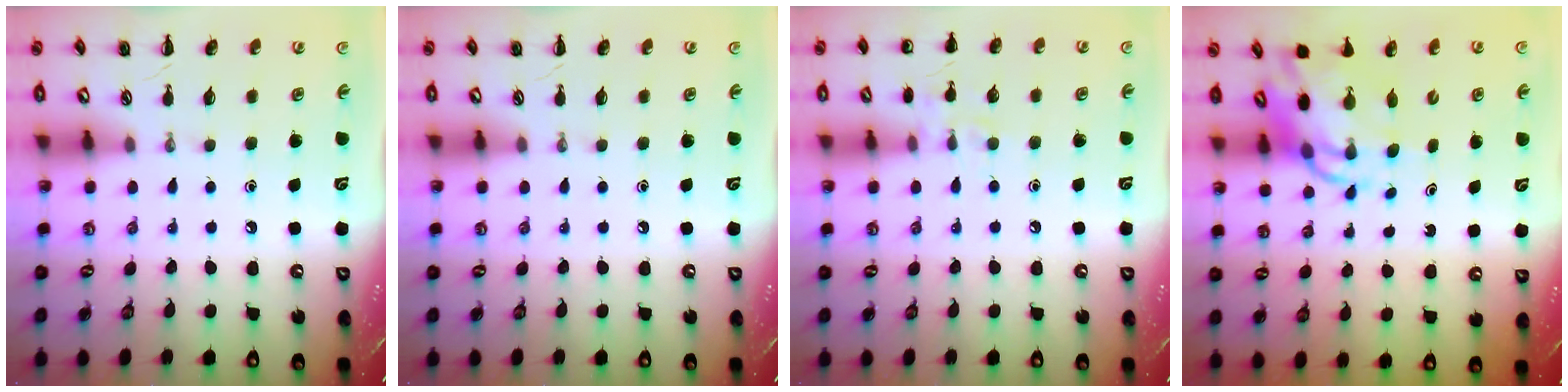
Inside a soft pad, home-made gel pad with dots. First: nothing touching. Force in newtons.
{"total": 0.0}
{"total": 6.9, "press": 6.5, "slide": 2.1}
{"total": 9.3, "press": 9.0, "slide": 2.2}